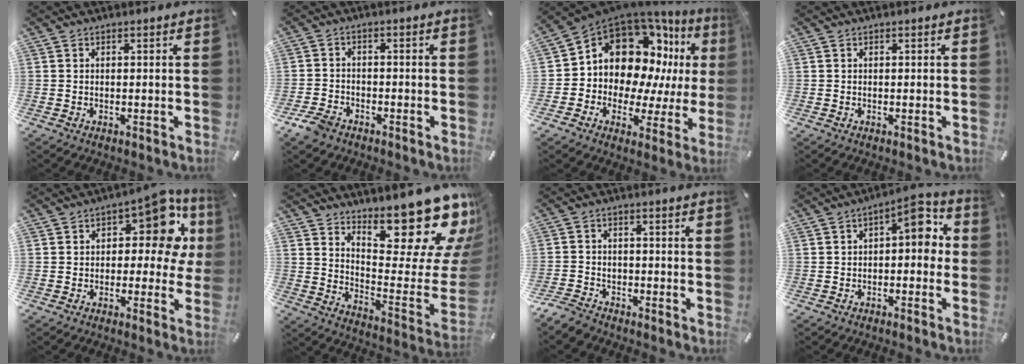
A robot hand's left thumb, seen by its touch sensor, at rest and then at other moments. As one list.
[{"total": 4.7, "force": [-3.4, 2.7, 1.7], "torque": [-0.044, 0.016, -0.068]}, {"total": 13.9, "force": [5.7, 10.5, 7.2], "torque": [-0.126, -0.071, 0.102]}, {"total": 0.0}, {"total": 13.6, "force": [4.9, 7.4, 10.4], "torque": [-0.130, -0.033, 0.082]}, {"total": 22.2, "force": [16.5, 8.0, 12.5], "torque": [-0.127, -0.144, 0.269]}, {"total": 4.4, "force": [-3.6, 2.3, 1.1], "torque": [-0.035, 0.015, -0.074]}, {"total": 7.6, "force": [1.4, 3.6, 6.6], "torque": [-0.082, -0.014, 0.010]}]